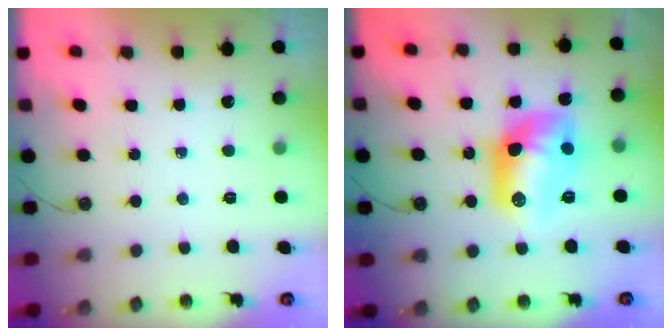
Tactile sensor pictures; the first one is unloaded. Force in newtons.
{"total": 13.0, "press": 12.9, "slide": 0.9}